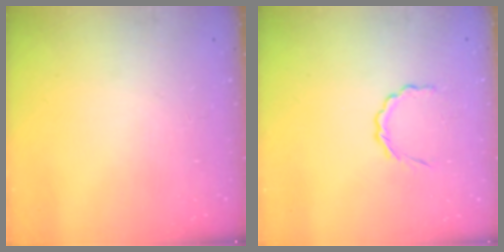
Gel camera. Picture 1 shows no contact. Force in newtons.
{"total": 3.5, "press": 3.3, "slide": 1.2}